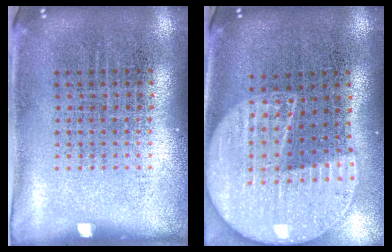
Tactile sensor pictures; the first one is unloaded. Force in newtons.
{"total": 2.3, "press": 2.0, "slide": 1.1}